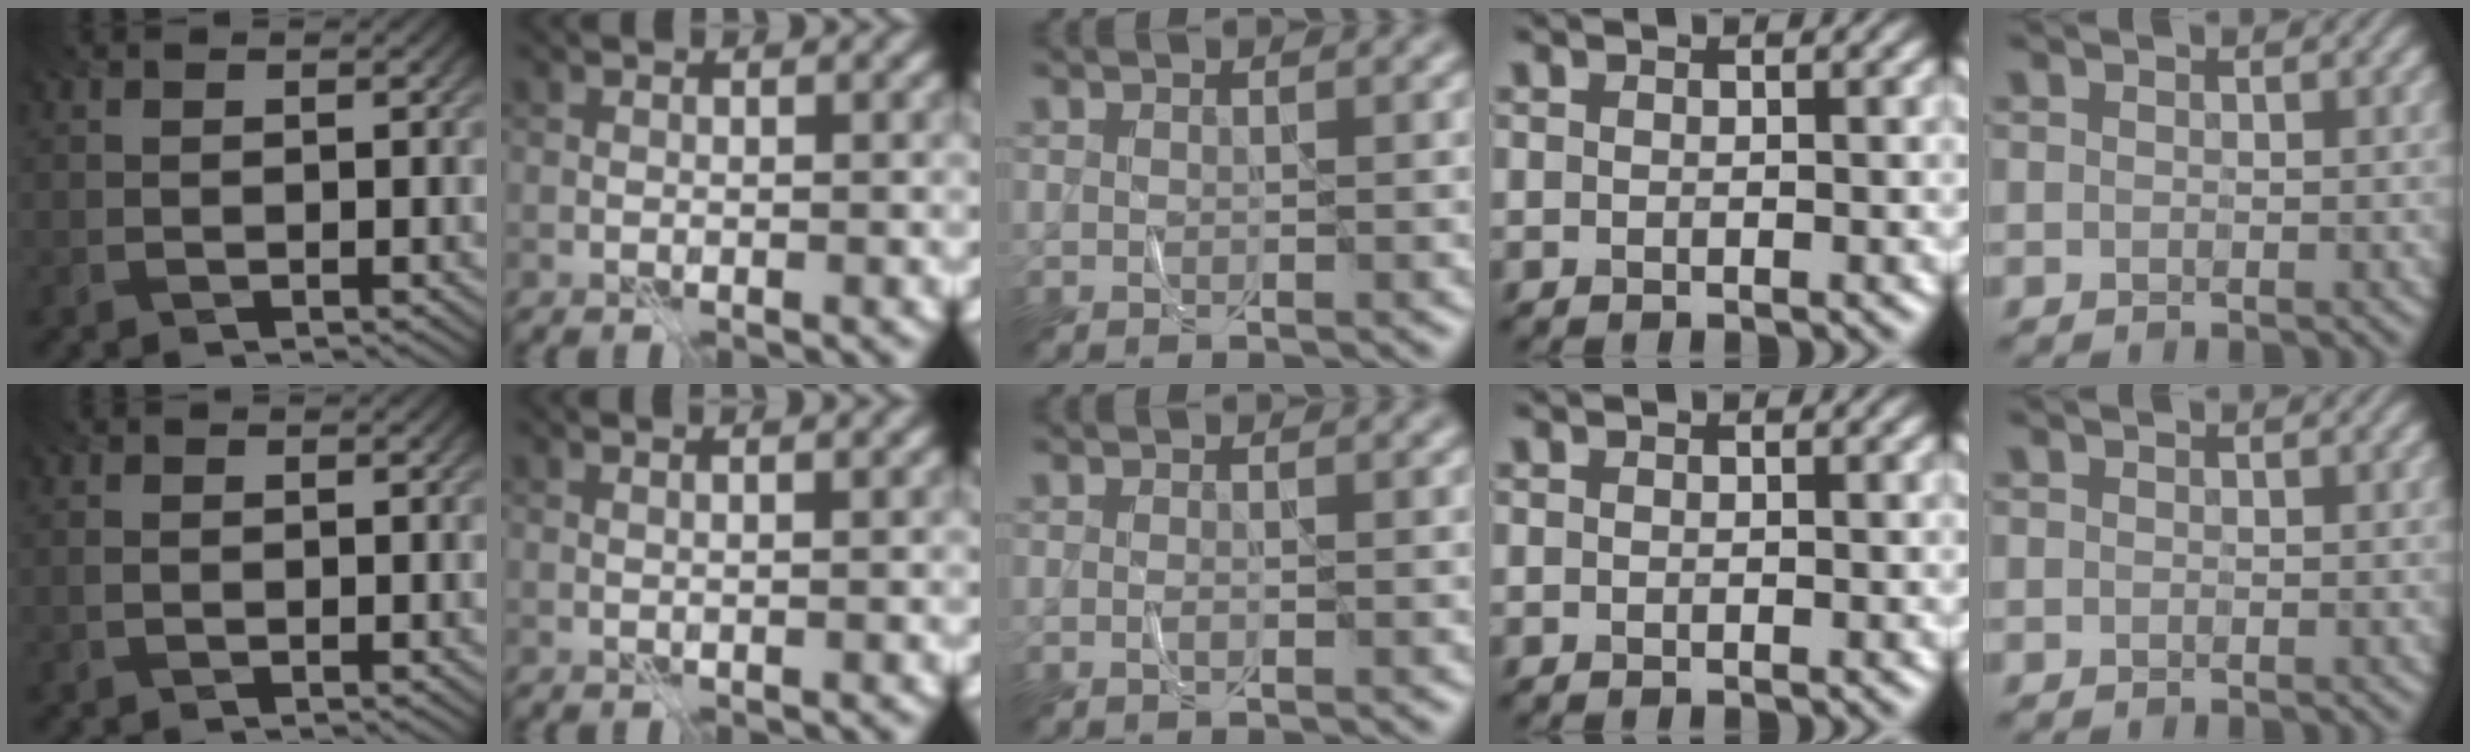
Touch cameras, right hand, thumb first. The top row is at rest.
{"thumb": {"total": 0.6, "force": [-0.4, 0.4, 0.2], "torque": [-0.003, -0.002, -0.007]}, "index": {"total": 1.8, "force": [1.0, 0.6, 1.4], "torque": [-0.008, -0.001, -0.004]}, "middle": {"total": 0.5, "force": [-0.2, 0.1, 0.5], "torque": [-0.010, -0.001, -0.002]}}